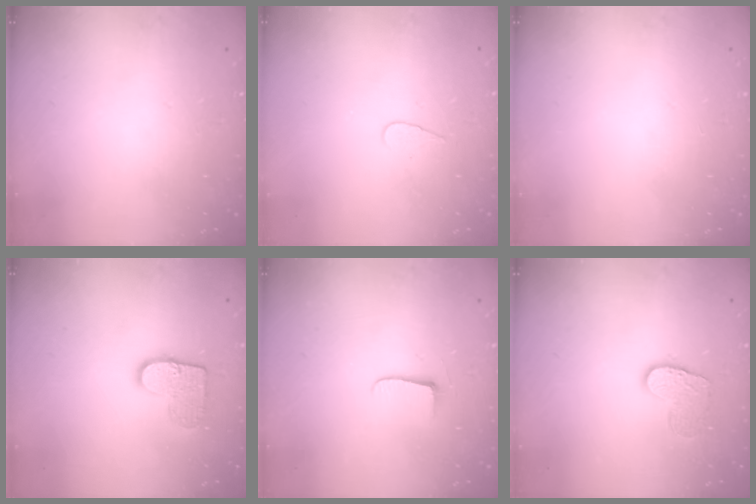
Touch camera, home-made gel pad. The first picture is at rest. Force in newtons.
{"total": 4.0, "press": 4.0, "slide": 0.4}
{"total": 0.0}
{"total": 10.7, "press": 10.7, "slide": 0.6}
{"total": 5.3, "press": 5.2, "slide": 0.7}
{"total": 9.5, "press": 9.5, "slide": 0.7}